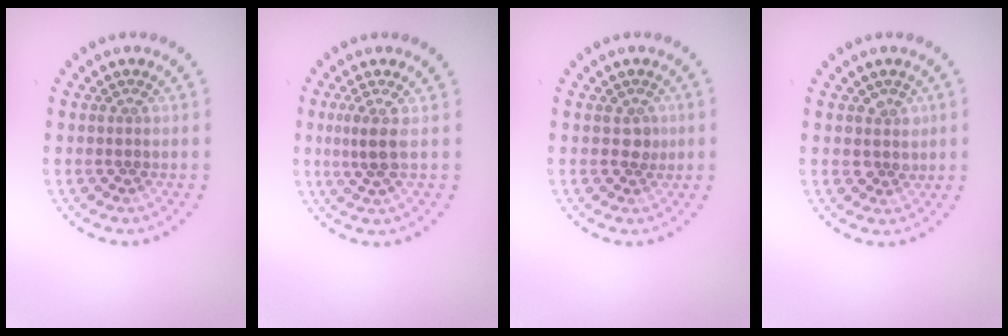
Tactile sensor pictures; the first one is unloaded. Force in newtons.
{"total": 2.1, "press": 1.6, "slide": 1.4}
{"total": 1.0, "press": 0.8, "slide": 0.5}
{"total": 1.7, "press": 1.5, "slide": 0.9}